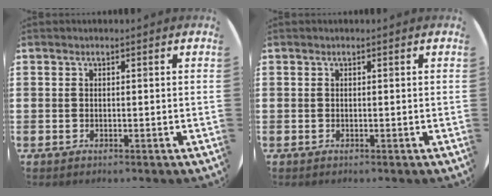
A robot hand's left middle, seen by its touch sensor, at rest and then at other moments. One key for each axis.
{"total": 0.0}